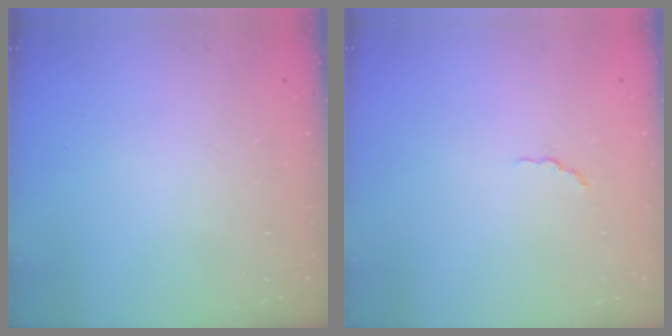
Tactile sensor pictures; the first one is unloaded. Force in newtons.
{"total": 1.4, "press": 1.2, "slide": 0.6}